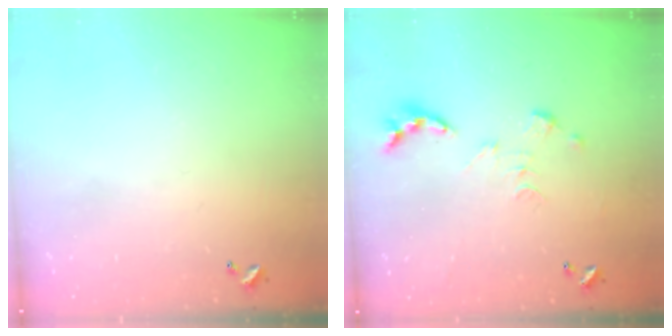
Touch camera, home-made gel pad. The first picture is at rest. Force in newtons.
{"total": 0.0}